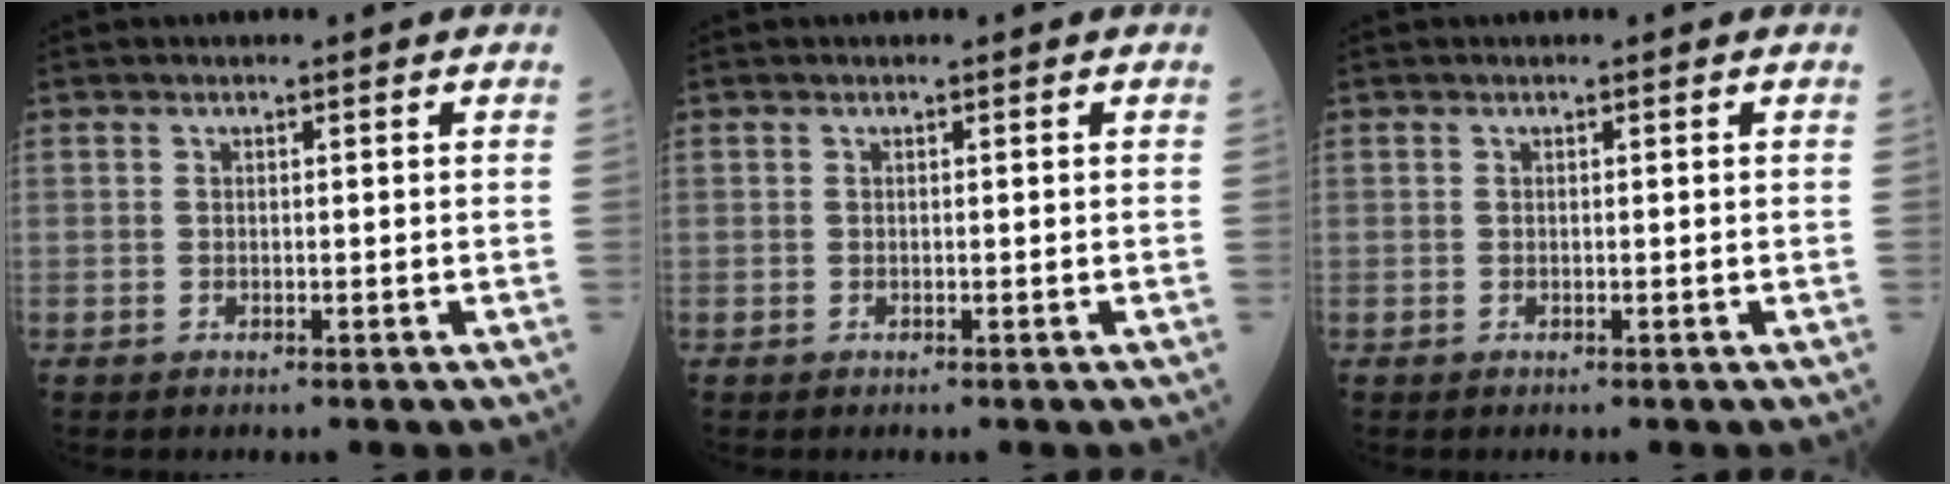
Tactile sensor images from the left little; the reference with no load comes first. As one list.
[{"total": 0.0}, {"total": 0.0}]